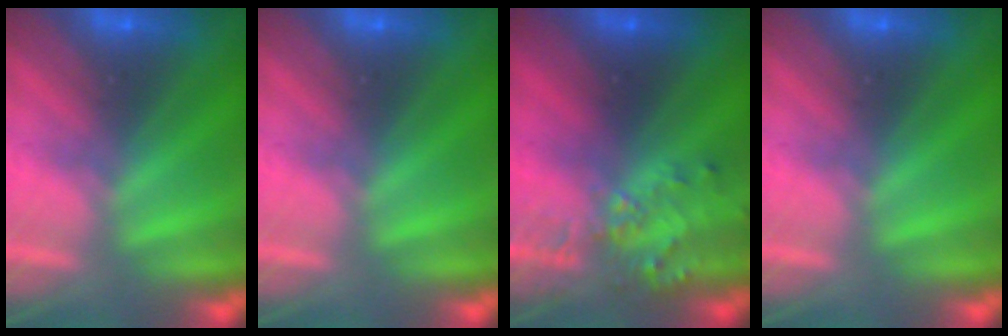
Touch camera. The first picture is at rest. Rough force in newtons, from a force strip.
{"total": 0.0}
{"total": 3.1}
{"total": 0.0}